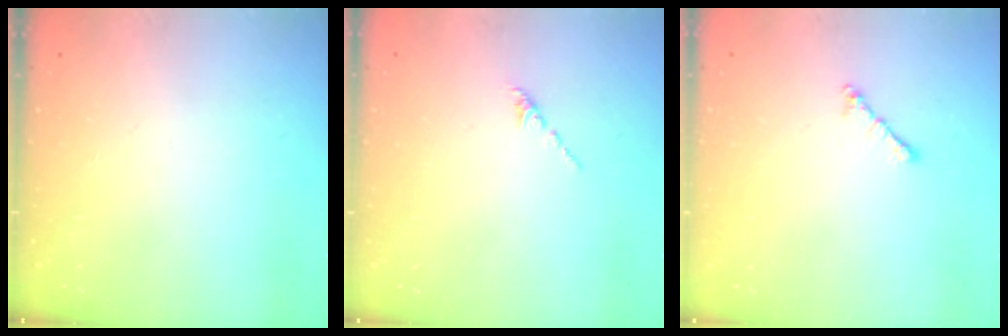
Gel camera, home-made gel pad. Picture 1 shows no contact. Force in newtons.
{"total": 1.6, "press": 1.5, "slide": 0.6}
{"total": 2.1, "press": 2.0, "slide": 0.6}